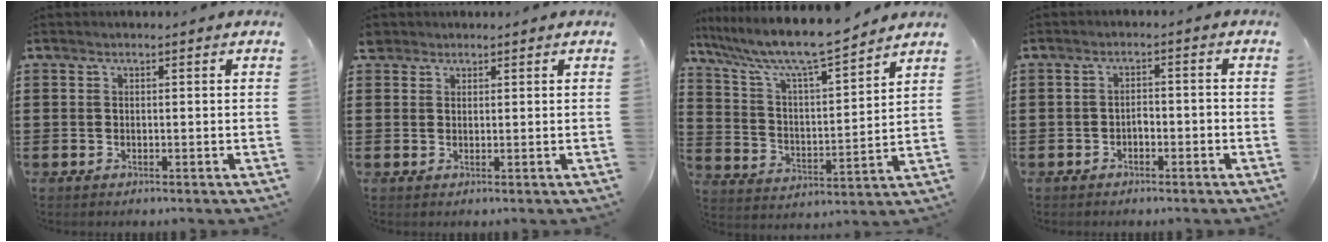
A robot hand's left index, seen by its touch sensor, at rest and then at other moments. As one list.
[{"total": 1.8, "force": [1.5, 1.0, 0.2], "torque": [-0.010, 0.006, 0.029]}, {"total": 8.9, "force": [7.9, 0.5, 4.2], "torque": [-0.116, -0.050, 0.130]}, {"total": 1.8, "force": [-1.2, 0.7, 1.1], "torque": [-0.027, 0.003, -0.026]}]